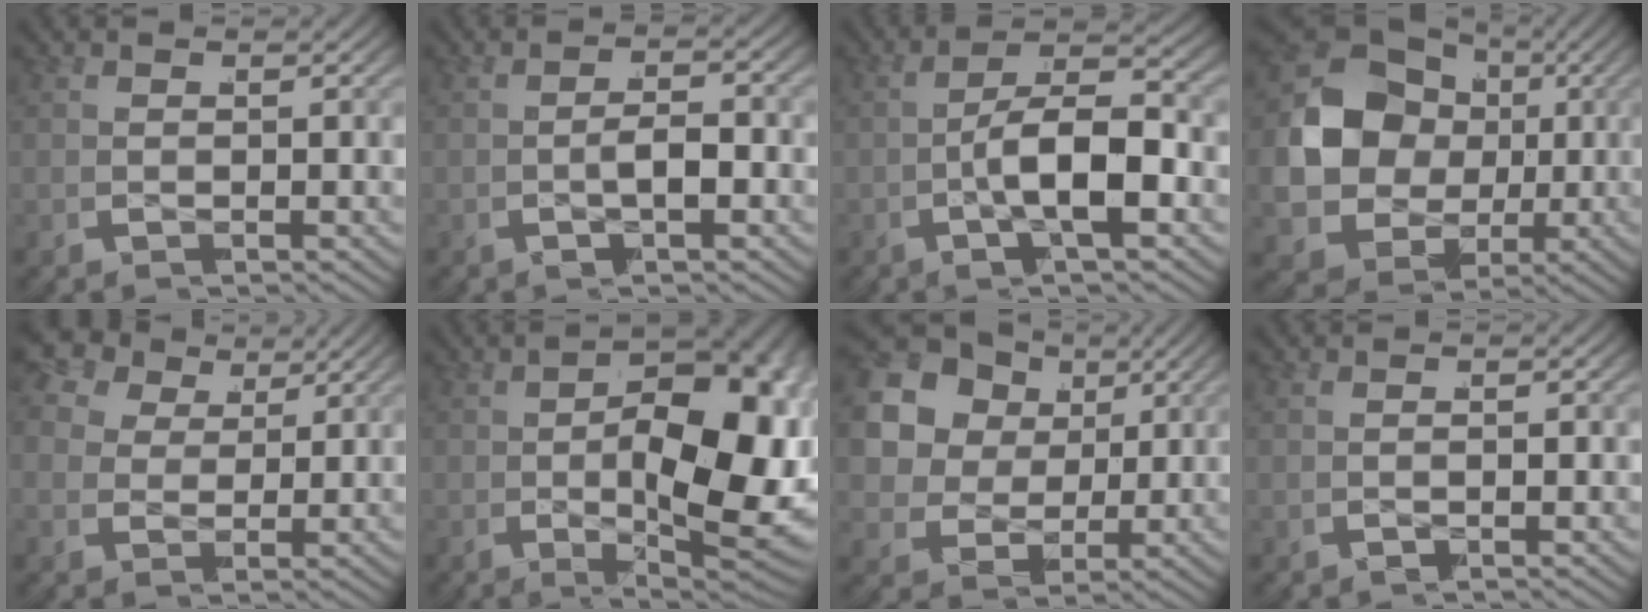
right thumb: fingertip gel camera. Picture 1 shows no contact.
{"total": 2.9, "force": [-1.1, 0.9, 2.5], "torque": [-0.045, 0.005, -0.023]}
{"total": 8.3, "force": [-1.6, 3.7, 7.3], "torque": [-0.135, -0.007, -0.027]}
{"total": 15.0, "force": [0.0, 12.0, 8.9], "torque": [-0.237, -0.039, 0.011]}
{"total": 8.7, "force": [3.3, 6.8, 4.3], "torque": [-0.080, 0.012, 0.042]}
{"total": 18.0, "force": [-2.7, 9.0, 15.3], "torque": [-0.234, -0.046, -0.020]}
{"total": 13.0, "force": [2.8, 10.4, 7.2], "torque": [-0.180, -0.007, 0.036]}
{"total": 0.7, "force": [-0.5, 0.1, 0.4], "torque": [-0.007, 0.000, -0.010]}